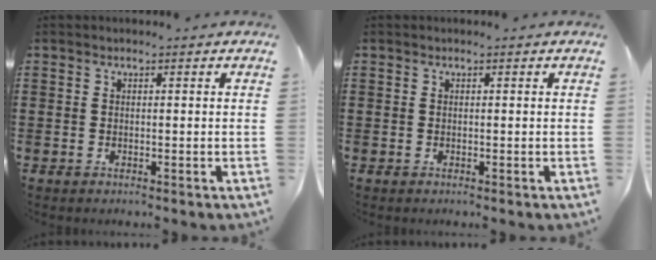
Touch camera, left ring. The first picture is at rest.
{"total": 0.0}